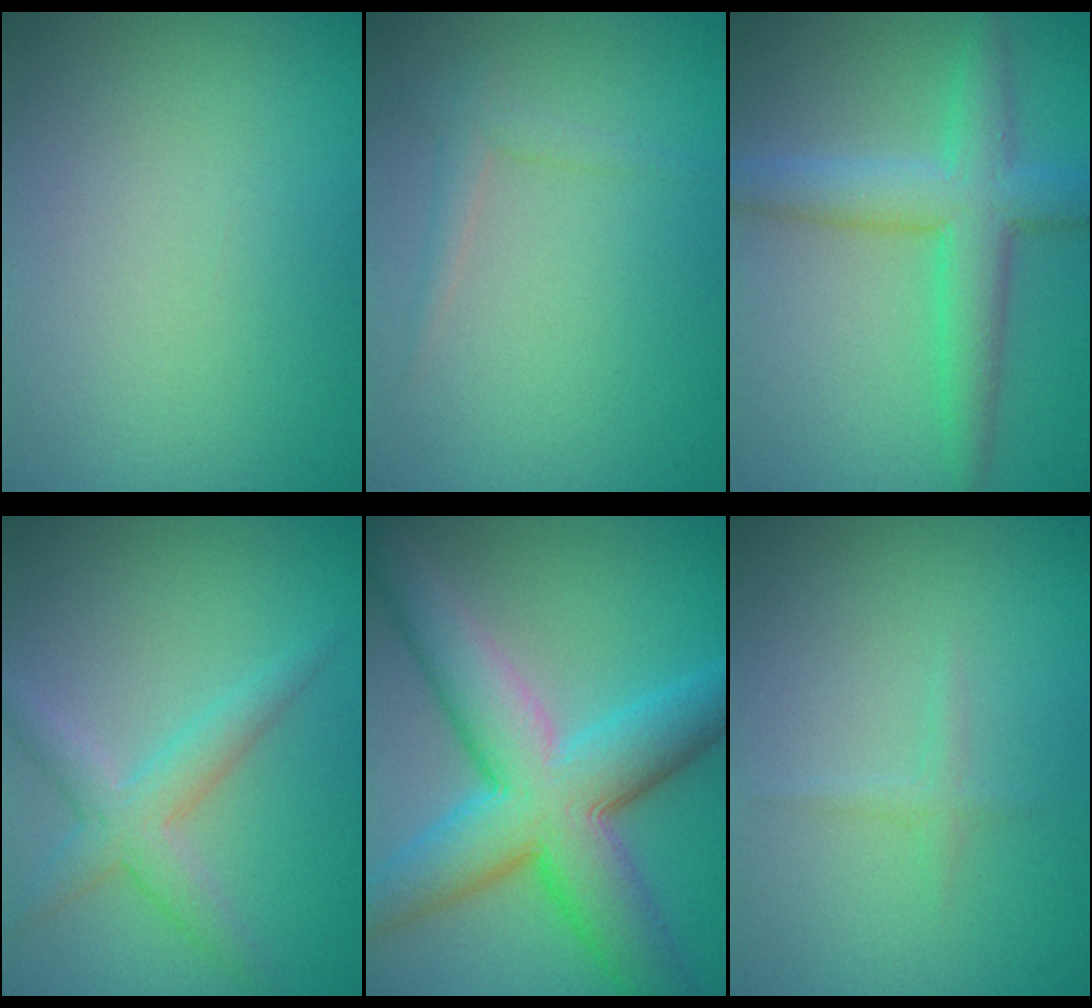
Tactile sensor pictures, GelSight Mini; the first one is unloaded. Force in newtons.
{"total": 1.4, "press": 1.4, "slide": 0.1}
{"total": 5.4, "press": 5.4, "slide": 0.1}
{"total": 3.3, "press": 3.3, "slide": 0.1}
{"total": 11.1, "press": 11.1, "slide": 0.4}
{"total": 0.8, "press": 0.8, "slide": 0.1}